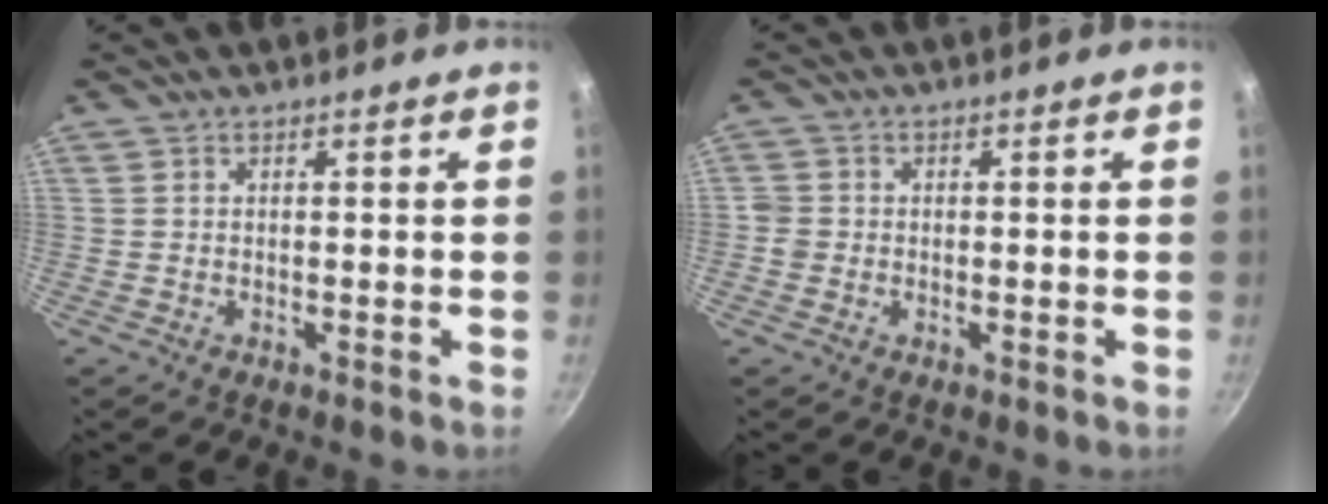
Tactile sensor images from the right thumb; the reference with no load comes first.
{"total": 2.2, "force": [-0.6, 2.0, 0.7], "torque": [-0.005, 0.010, -0.014]}